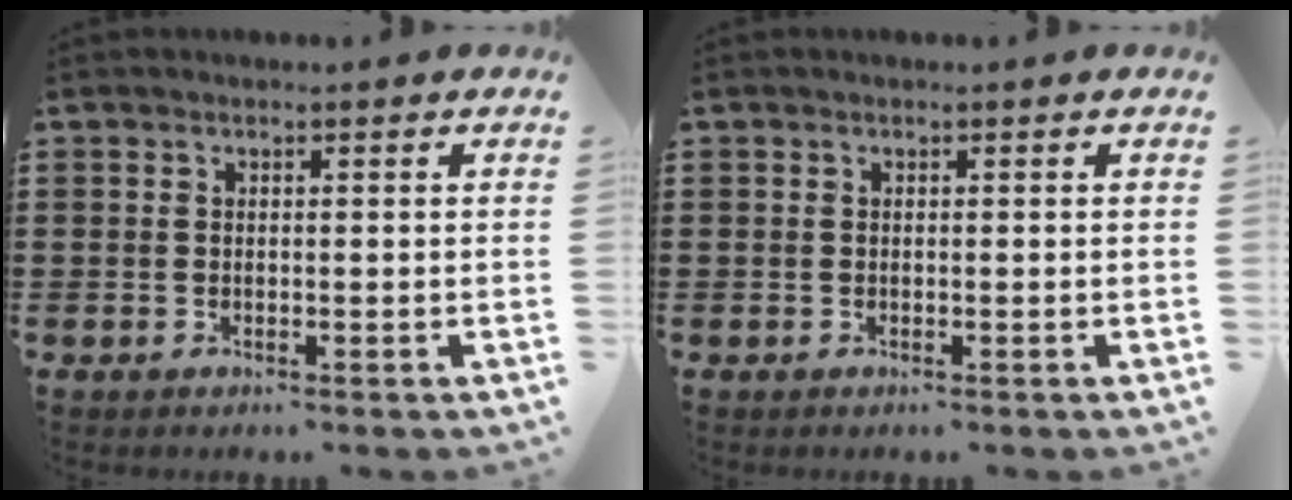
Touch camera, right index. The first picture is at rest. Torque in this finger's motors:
{"motor_torque": [0.33, 0.19, 0.00, 0.01]}